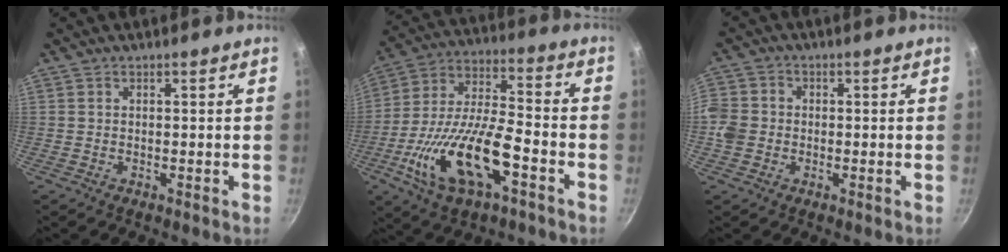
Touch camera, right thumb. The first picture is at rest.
{"total": 19.9, "force": [-7.5, 8.1, 16.6], "torque": [-0.312, 0.030, -0.143]}
{"total": 6.0, "force": [-1.1, 5.3, 2.7], "torque": [-0.045, 0.011, -0.034]}